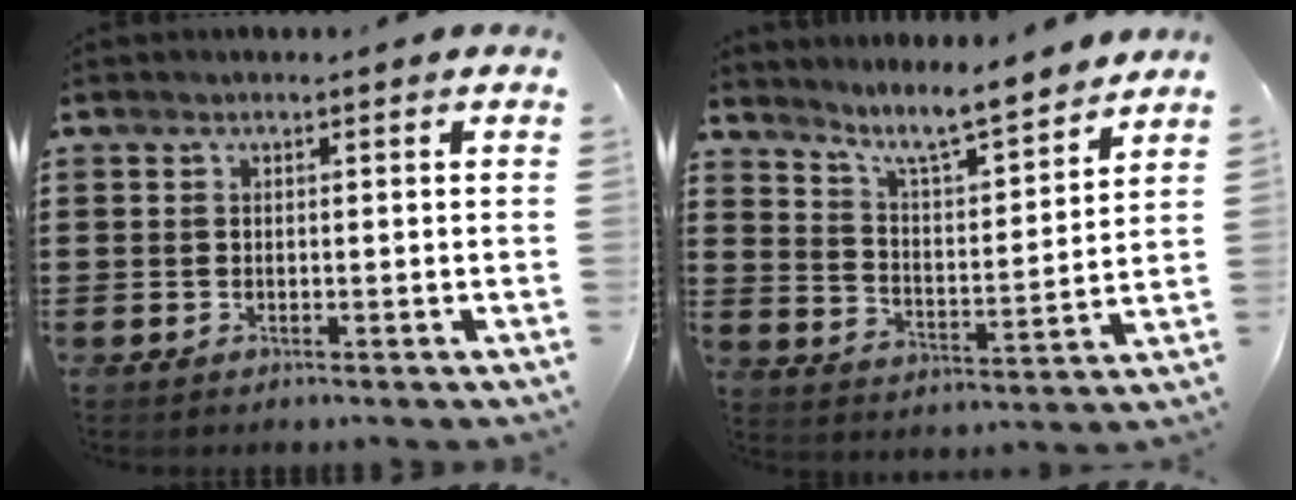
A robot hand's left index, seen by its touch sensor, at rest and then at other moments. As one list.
[{"total": 7.6, "force": [6.8, 0.3, 3.4], "torque": [-0.083, -0.045, 0.114]}]